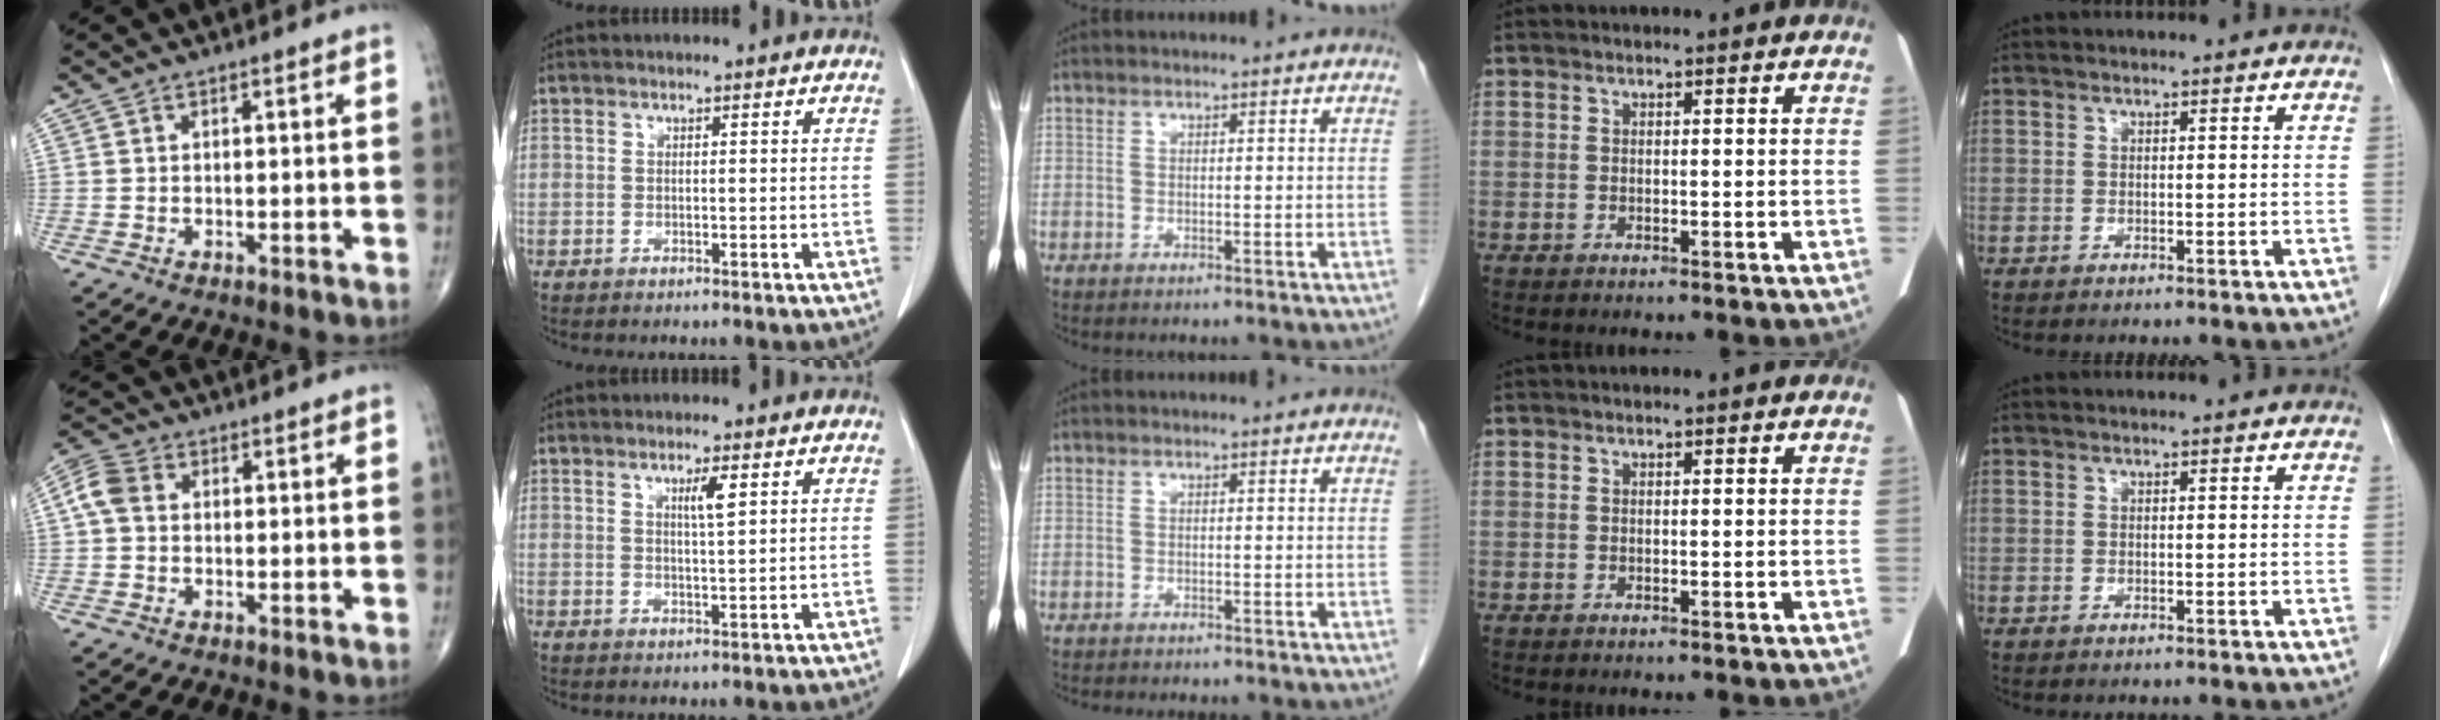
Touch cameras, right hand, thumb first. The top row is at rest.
{"thumb": {"total": 5.1, "force": [0.5, 3.9, 3.2], "torque": [-0.073, 0.018, 0.003]}, "index": {"total": 2.8, "force": [1.2, 0.0, 2.5], "torque": [-0.045, -0.003, 0.021]}, "middle": {"total": 4.0, "force": [-3.5, 1.0, 1.7], "torque": [-0.025, -0.007, -0.043]}}